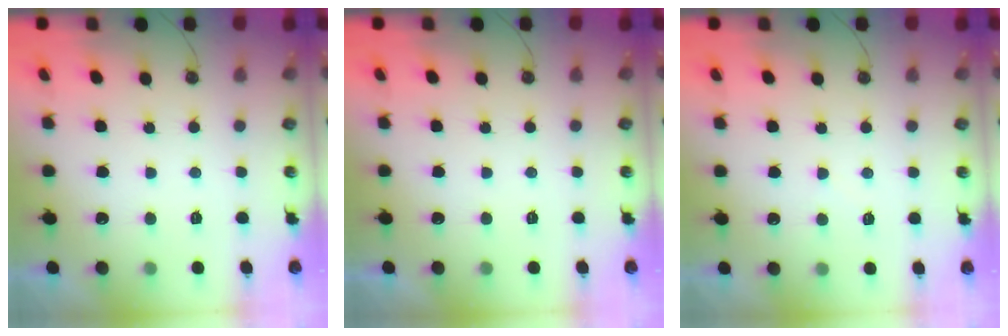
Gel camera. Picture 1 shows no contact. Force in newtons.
{"total": 0.0}
{"total": 3.1, "press": 3.1, "slide": 0.4}